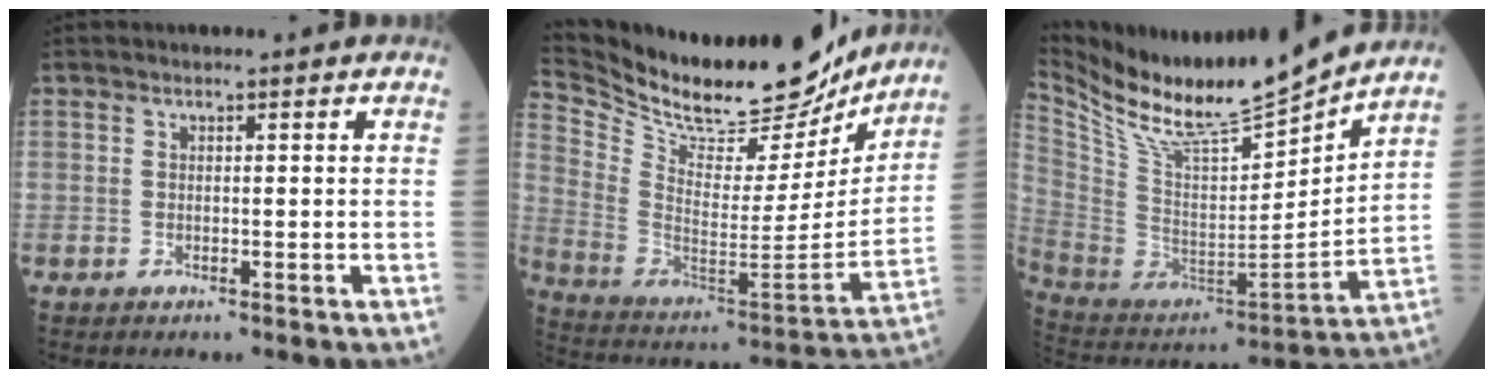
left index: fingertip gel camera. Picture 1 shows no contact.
{"total": 25.8, "force": [23.4, 6.3, 8.9], "torque": [-0.180, -0.045, 0.356]}
{"total": 19.5, "force": [17.2, 1.4, 9.1], "torque": [-0.179, -0.029, 0.306]}